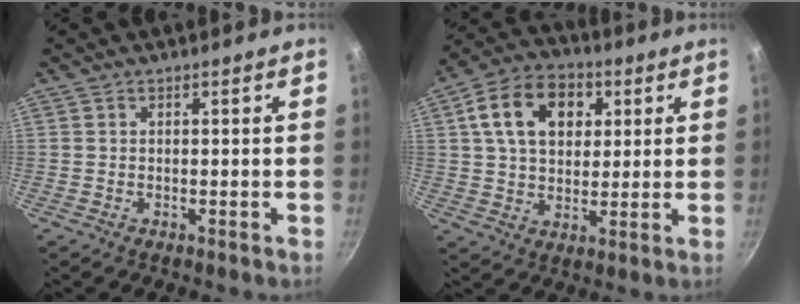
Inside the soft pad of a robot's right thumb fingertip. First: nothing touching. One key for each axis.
{"total": 14.8, "fx": 4.6, "fy": 10.4, "fz": 9.5, "tx": -0.135, "ty": 0.009, "tz": 0.066}